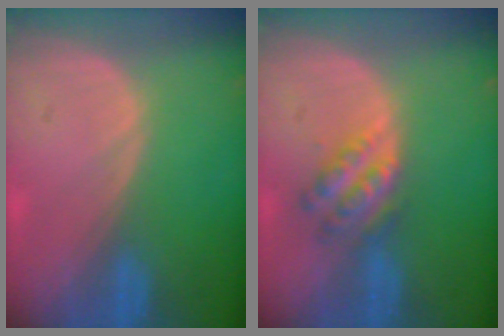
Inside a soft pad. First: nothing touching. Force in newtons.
{"total": 5.4, "press": 5.0, "slide": 2.2}